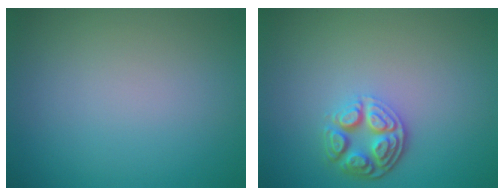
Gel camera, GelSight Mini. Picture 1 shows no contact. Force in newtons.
{"total": 4.0, "press": 3.2, "slide": 2.4}